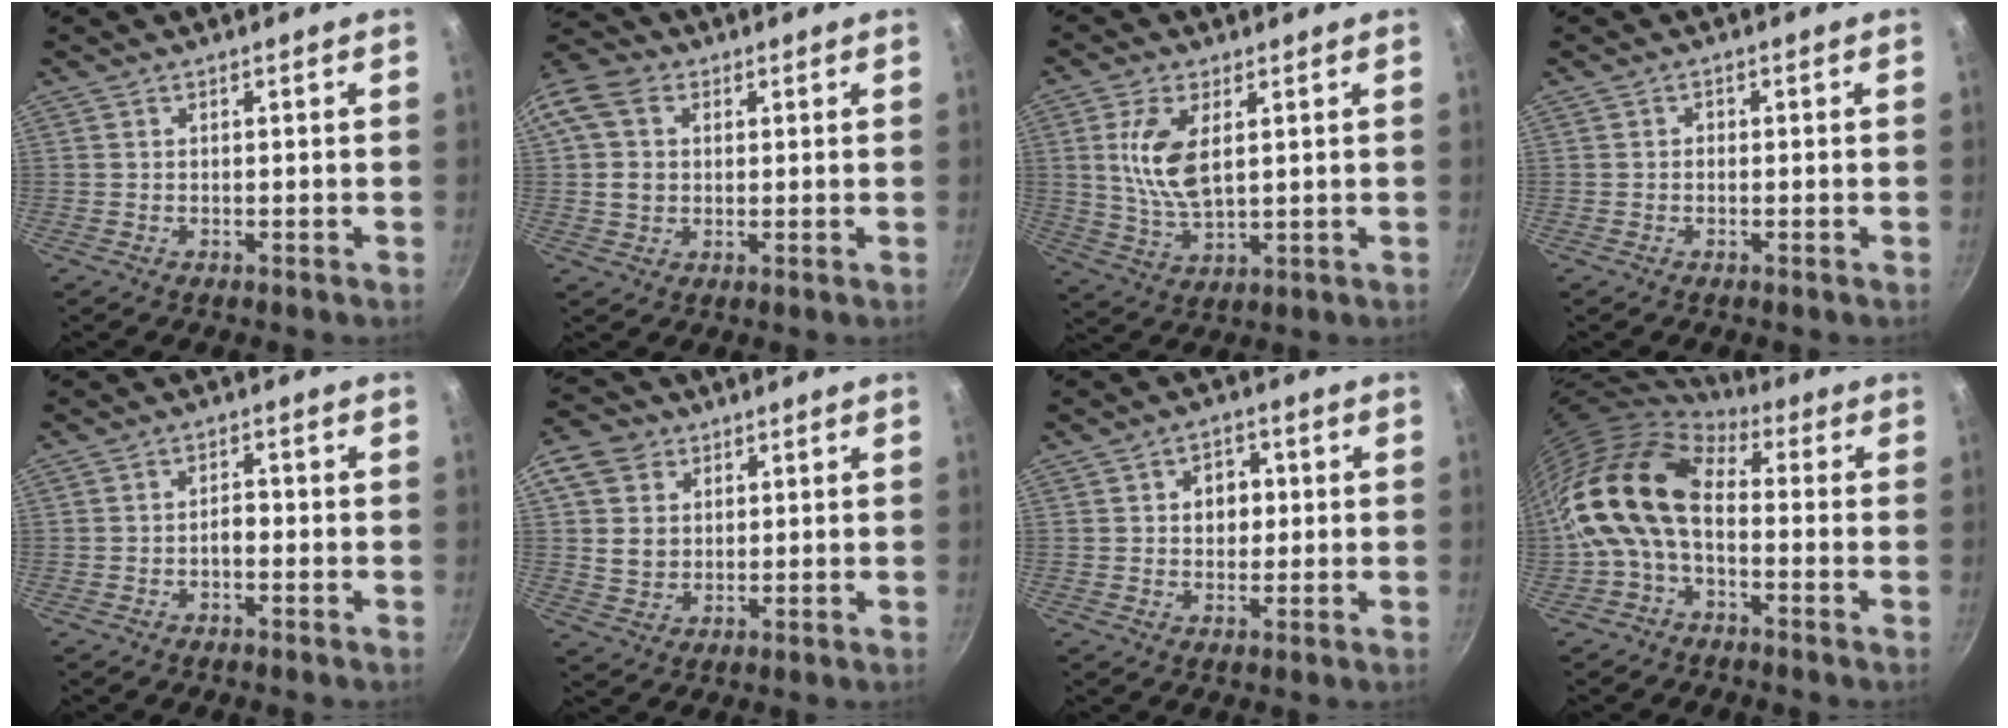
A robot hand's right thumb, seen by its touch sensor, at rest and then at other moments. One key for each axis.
{"total": 11.9, "fx": 2.6, "fy": 9.5, "fz": 6.6, "tx": -0.127, "ty": 0.019, "tz": 0.035}
{"total": 9.9, "fx": 2.4, "fy": 4.8, "fz": 8.3, "tx": -0.161, "ty": -0.014, "tz": 0.053}
{"total": 0.7, "fx": -0.1, "fy": 0.6, "fz": 0.3, "tx": -0.004, "ty": 0.004, "tz": -0.003}
{"total": 2.1, "fx": -0.8, "fy": 1.2, "fz": 1.5, "tx": -0.014, "ty": 0.017, "tz": -0.015}
{"total": 10.4, "fx": 3.5, "fy": 8.6, "fz": 4.7, "tx": -0.066, "ty": -0.004, "tz": 0.059}
{"total": 5.3, "fx": 0.8, "fy": 4.2, "fz": 3.2, "tx": -0.019, "ty": 0.004, "tz": 0.008}
{"total": 13.7, "fx": -1.4, "fy": 8.5, "fz": 10.6, "tx": -0.181, "ty": 0.033, "tz": -0.043}